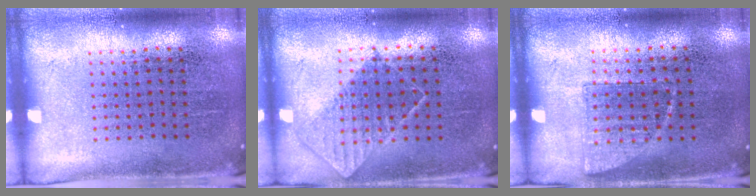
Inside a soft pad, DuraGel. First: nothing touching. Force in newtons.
{"total": 0.8, "press": 0.7, "slide": 0.3}
{"total": 0.6, "press": 0.6, "slide": 0.3}